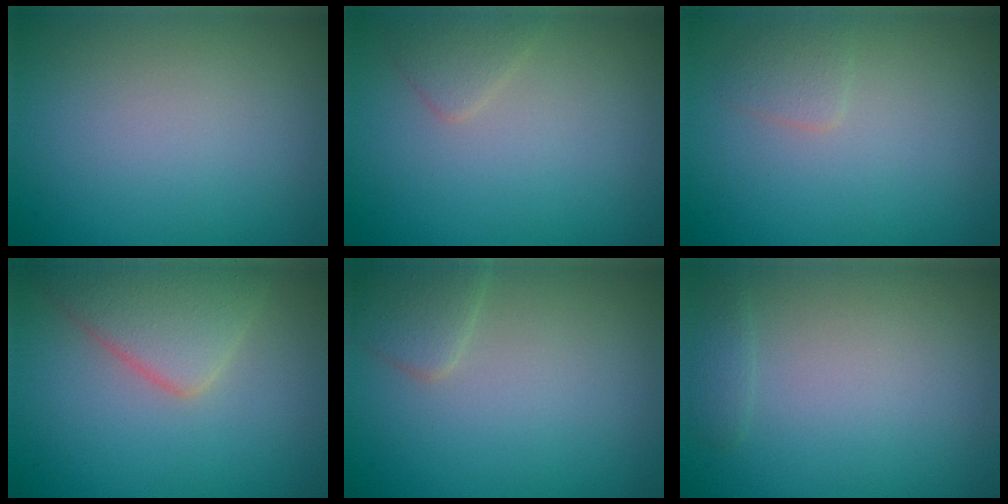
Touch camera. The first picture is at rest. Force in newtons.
{"total": 1.3, "press": 1.3, "slide": 0.1}
{"total": 1.2, "press": 1.2, "slide": 0.0}
{"total": 4.7, "press": 4.7, "slide": 0.1}
{"total": 2.0, "press": 2.0, "slide": 0.0}
{"total": 0.8, "press": 0.8, "slide": 0.1}